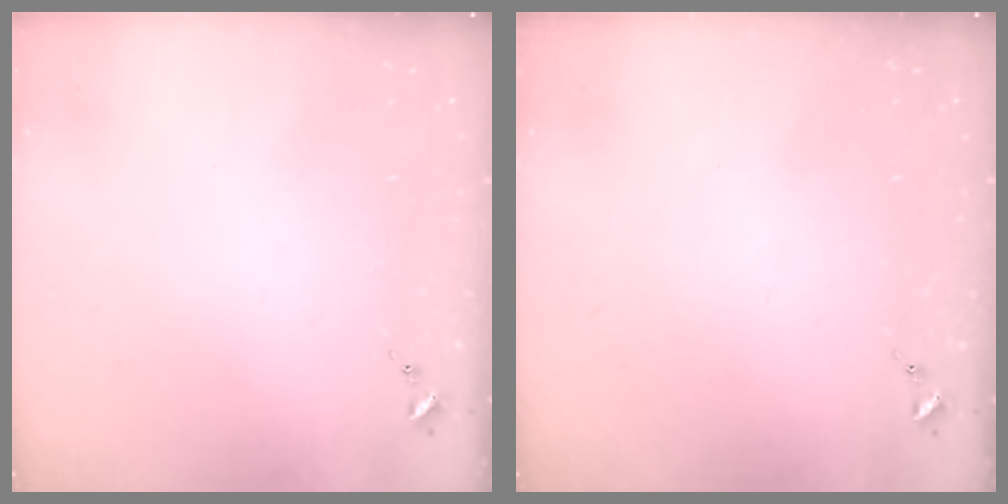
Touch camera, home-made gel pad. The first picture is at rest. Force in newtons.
{"total": 0.0}